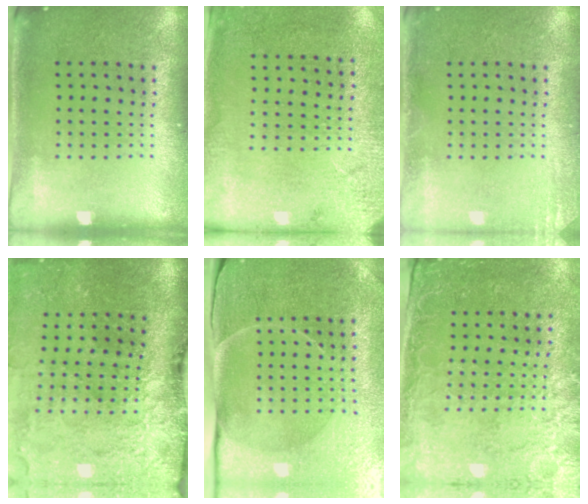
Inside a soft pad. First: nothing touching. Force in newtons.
{"total": 2.6, "press": 2.2, "slide": 1.3}
{"total": 1.5, "press": 1.4, "slide": 0.2}
{"total": 4.9, "press": 3.8, "slide": 3.0}
{"total": 3.6, "press": 3.6, "slide": 0.6}
{"total": 2.7, "press": 2.4, "slide": 1.2}